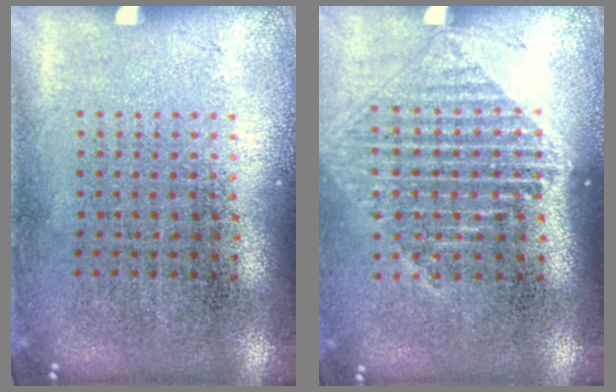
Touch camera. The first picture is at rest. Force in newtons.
{"total": 1.4, "press": 1.3, "slide": 0.6}